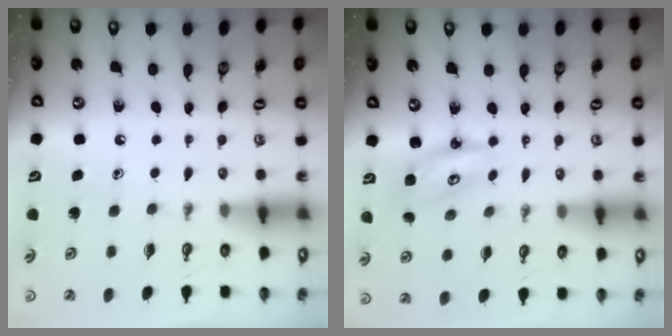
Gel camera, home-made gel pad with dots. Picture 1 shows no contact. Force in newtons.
{"total": 4.3, "press": 4.3, "slide": 0.4}